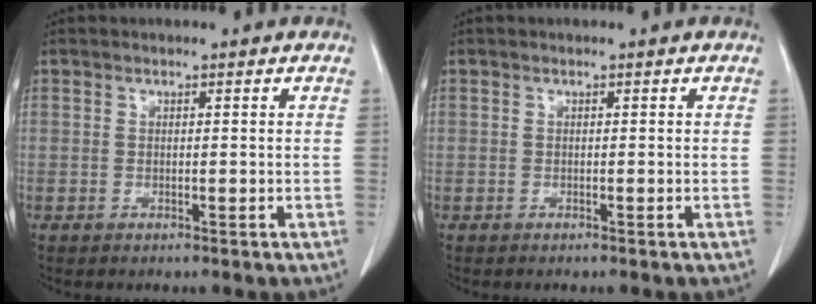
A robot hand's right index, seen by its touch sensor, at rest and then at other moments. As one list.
[{"total": 0.0}]